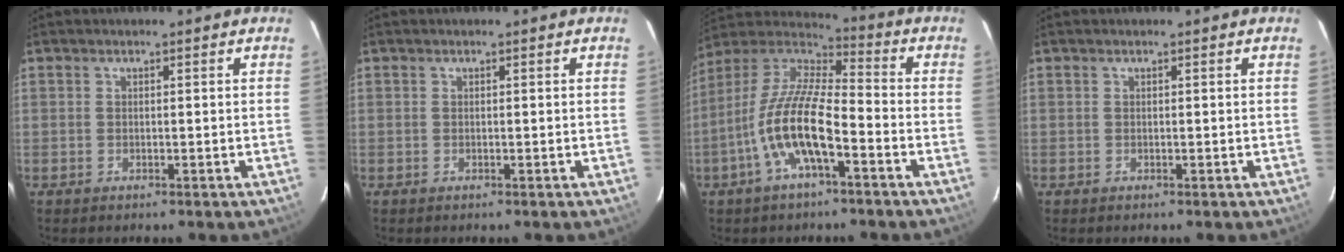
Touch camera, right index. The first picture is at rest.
{"total": 0.0}
{"total": 14.3, "force": [-5.7, 3.8, 12.5], "torque": [-0.253, -0.001, -0.115]}
{"total": 0.0}